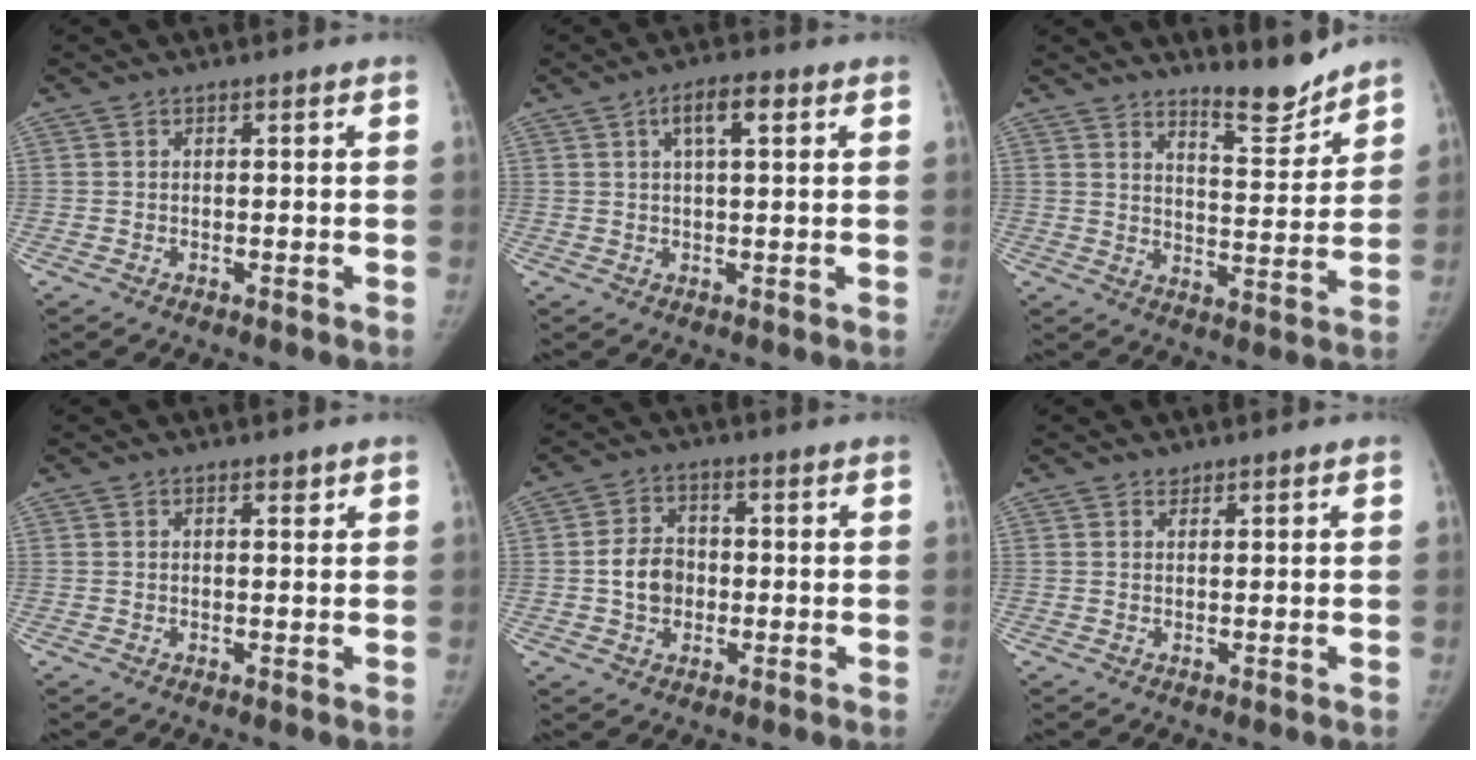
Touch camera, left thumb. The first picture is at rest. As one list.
[{"total": 5.0, "force": [2.0, 1.9, 4.2], "torque": [-0.063, 0.007, 0.030]}, {"total": 8.0, "force": [7.3, 1.4, 3.0], "torque": [-0.020, -0.064, 0.118]}, {"total": 0.9, "force": [0.6, 0.4, 0.3], "torque": [0.003, -0.003, 0.008]}, {"total": 6.2, "force": [-0.7, 5.1, 3.5], "torque": [-0.038, 0.013, -0.017]}, {"total": 0.8, "force": [0.7, 0.5, -0.1], "torque": [0.014, -0.005, 0.007]}]